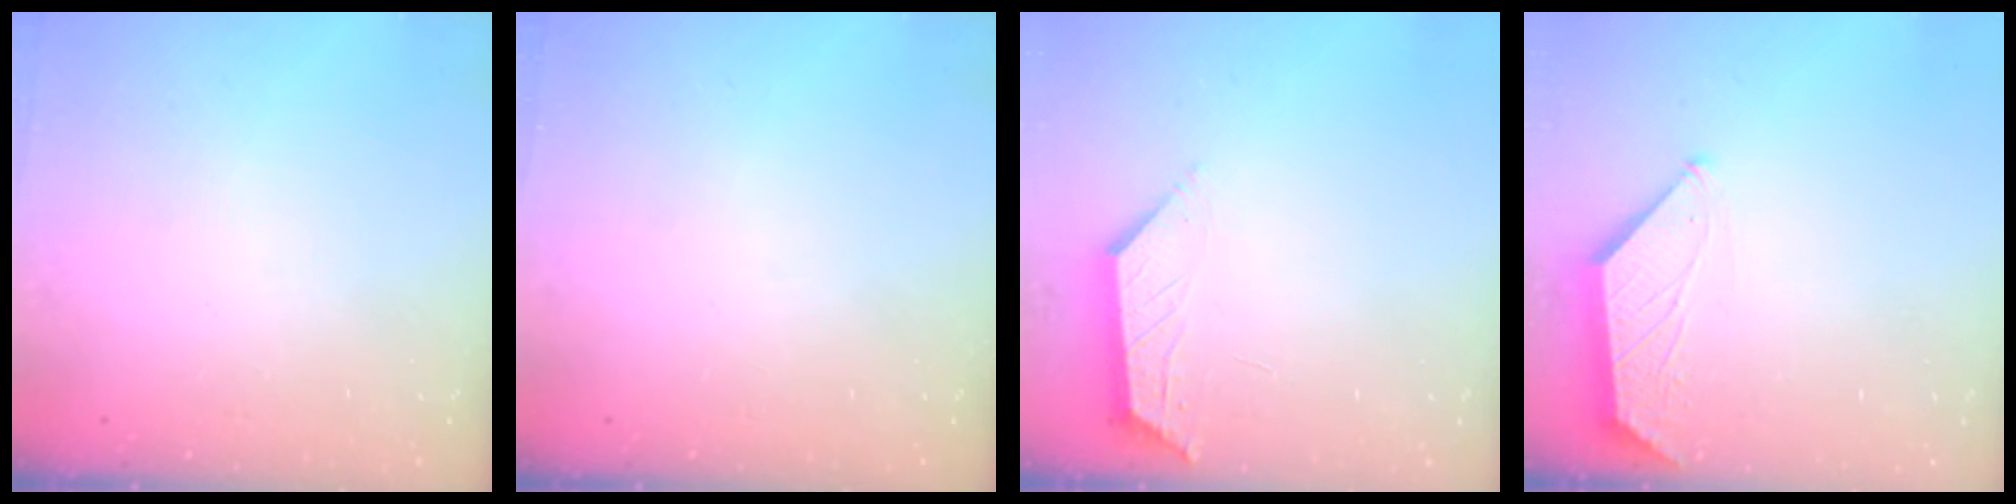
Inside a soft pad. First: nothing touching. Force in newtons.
{"total": 0.0}
{"total": 1.9, "press": 1.9, "slide": 0.4}
{"total": 0.5, "press": 0.5, "slide": 0.2}